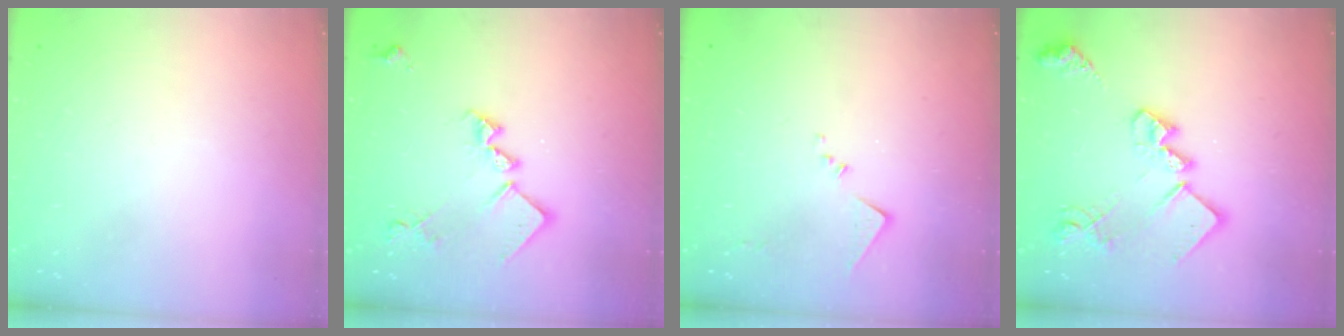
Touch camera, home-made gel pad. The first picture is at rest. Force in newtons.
{"total": 15.5, "press": 15.4, "slide": 0.6}
{"total": 7.1, "press": 7.1, "slide": 0.4}
{"total": 19.8, "press": 19.8, "slide": 1.0}